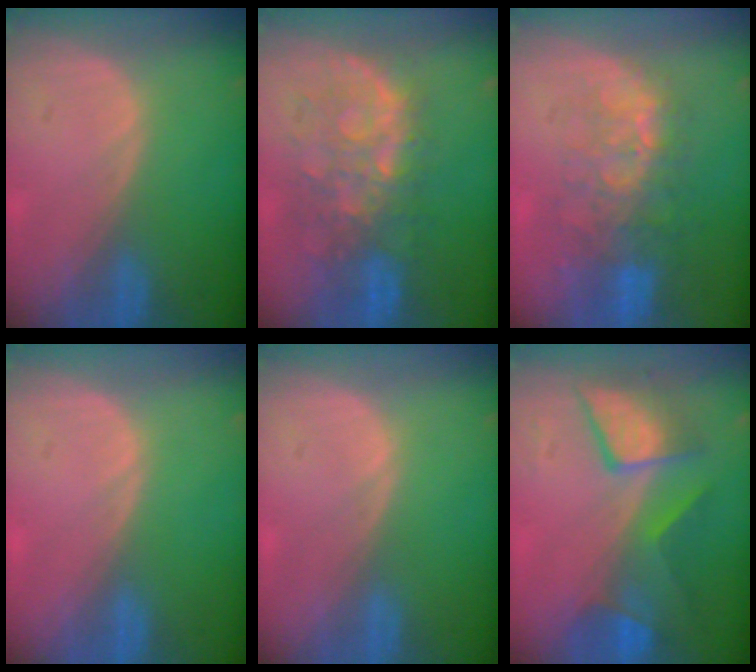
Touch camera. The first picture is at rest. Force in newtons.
{"total": 9.5, "press": 8.8, "slide": 3.6}
{"total": 10.0, "press": 8.4, "slide": 5.3}
{"total": 0.0}
{"total": 0.0}
{"total": 7.8, "press": 7.8, "slide": 0.4}